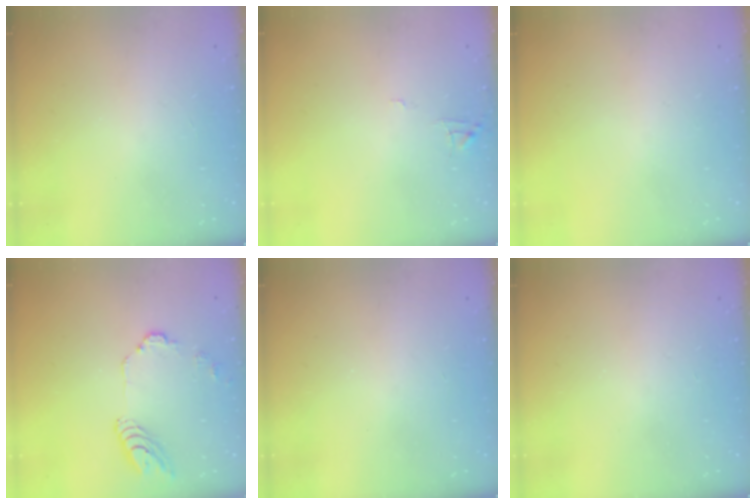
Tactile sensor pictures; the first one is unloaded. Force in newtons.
{"total": 4.9, "press": 4.9, "slide": 0.5}
{"total": 0.0}
{"total": 10.2, "press": 10.1, "slide": 1.1}
{"total": 0.0}
{"total": 0.0}